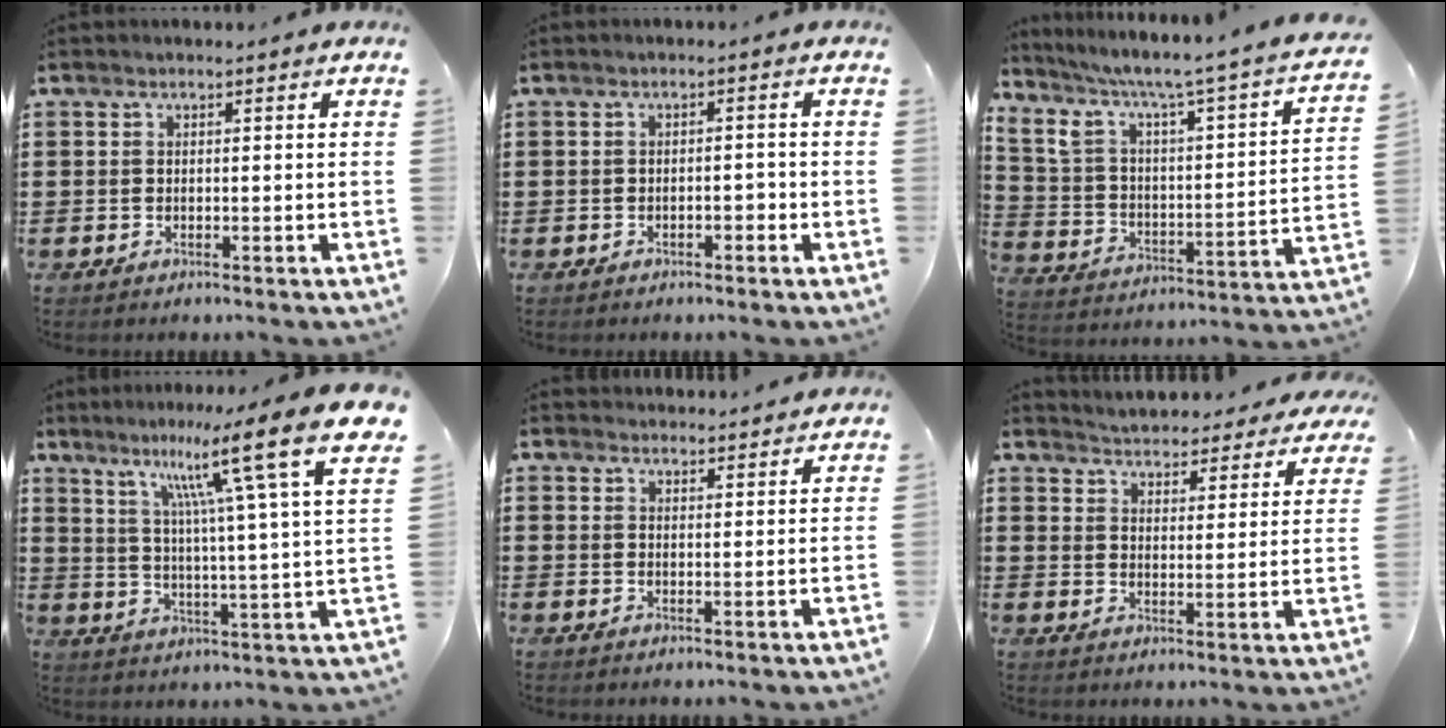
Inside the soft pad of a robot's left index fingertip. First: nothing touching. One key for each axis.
{"total": 1.5, "fx": -0.9, "fy": 0.6, "fz": 1.0, "tx": -0.022, "ty": 0.002, "tz": -0.021}
{"total": 3.6, "fx": 1.8, "fy": 0.8, "fz": 3.0, "tx": -0.070, "ty": -0.032, "tz": 0.018}
{"total": 13.4, "fx": 9.1, "fy": 0.3, "fz": 9.9, "tx": -0.177, "ty": -0.054, "tz": 0.134}
{"total": 2.4, "fx": 2.4, "fy": 0.1, "fz": -0.2, "tx": -0.002, "ty": -0.006, "tz": 0.047}
{"total": 4.5, "fx": 4.5, "fy": 0.0, "fz": -0.1, "tx": -0.022, "ty": -0.030, "tz": 0.077}